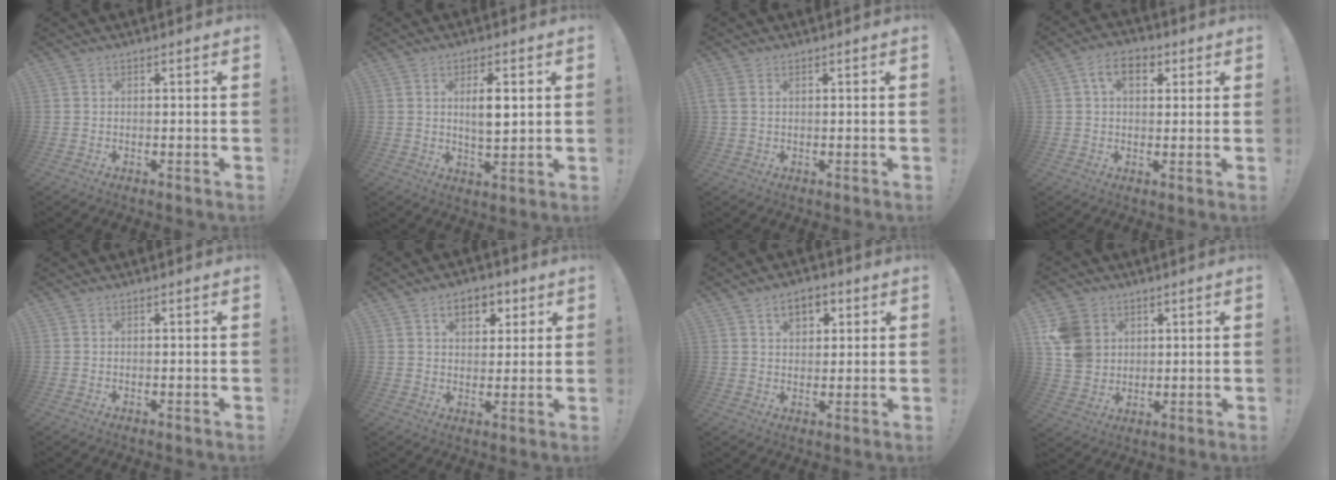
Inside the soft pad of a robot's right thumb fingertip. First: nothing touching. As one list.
[{"total": 6.7, "force": [1.6, 2.3, 6.1], "torque": [-0.089, -0.009, 0.022]}, {"total": 1.7, "force": [0.7, 1.1, 1.0], "torque": [-0.024, 0.004, 0.015]}, {"total": 8.3, "force": [2.8, 5.3, 5.7], "torque": [-0.086, 0.009, 0.050]}, {"total": 0.0}, {"total": 7.9, "force": [3.5, 5.4, 4.5], "torque": [-0.056, -0.008, 0.062]}, {"total": 6.6, "force": [2.9, 4.5, 3.8], "torque": [-0.046, -0.002, 0.049]}, {"total": 11.0, "force": [3.8, 9.4, 4.4], "torque": [-0.084, -0.017, 0.078]}]